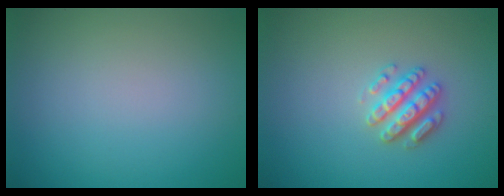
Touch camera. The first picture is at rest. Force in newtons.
{"total": 2.8, "press": 2.8, "slide": 0.3}